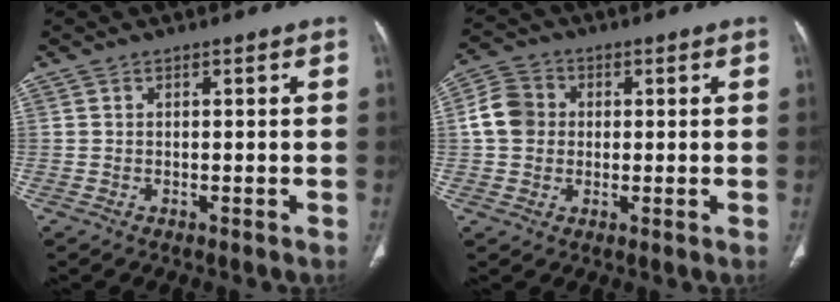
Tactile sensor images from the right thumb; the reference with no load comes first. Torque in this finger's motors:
{"motor_torque": [0.71, 1.23, 0.48, -0.59, 0.21]}